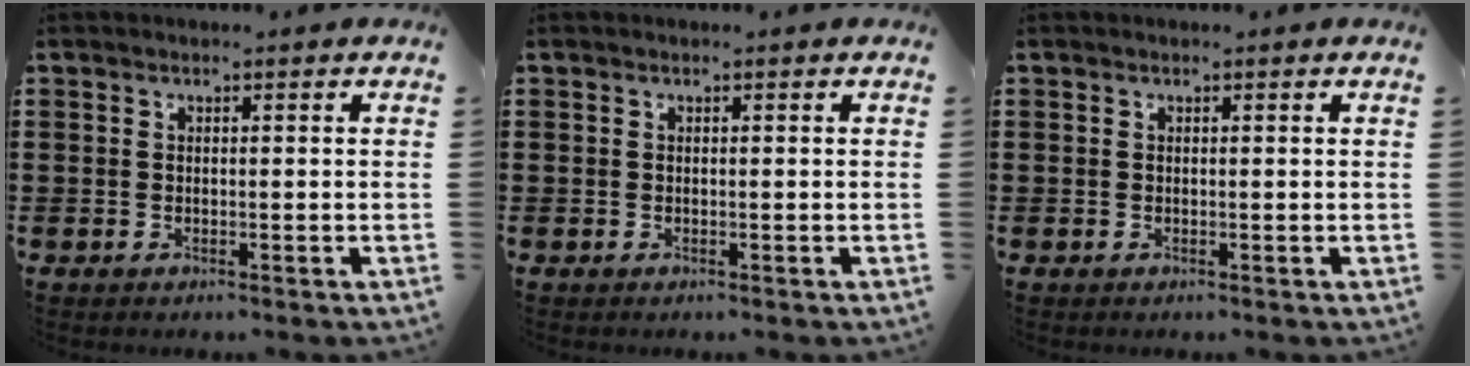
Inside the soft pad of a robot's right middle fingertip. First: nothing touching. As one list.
[{"total": 0.0}, {"total": 0.0}]